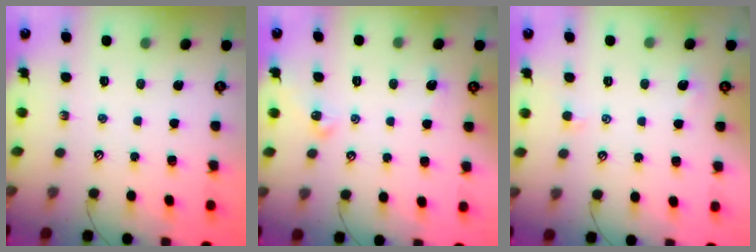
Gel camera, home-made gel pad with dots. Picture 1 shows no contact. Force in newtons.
{"total": 1.4, "press": 1.3, "slide": 0.6}
{"total": 1.8, "press": 1.7, "slide": 0.4}